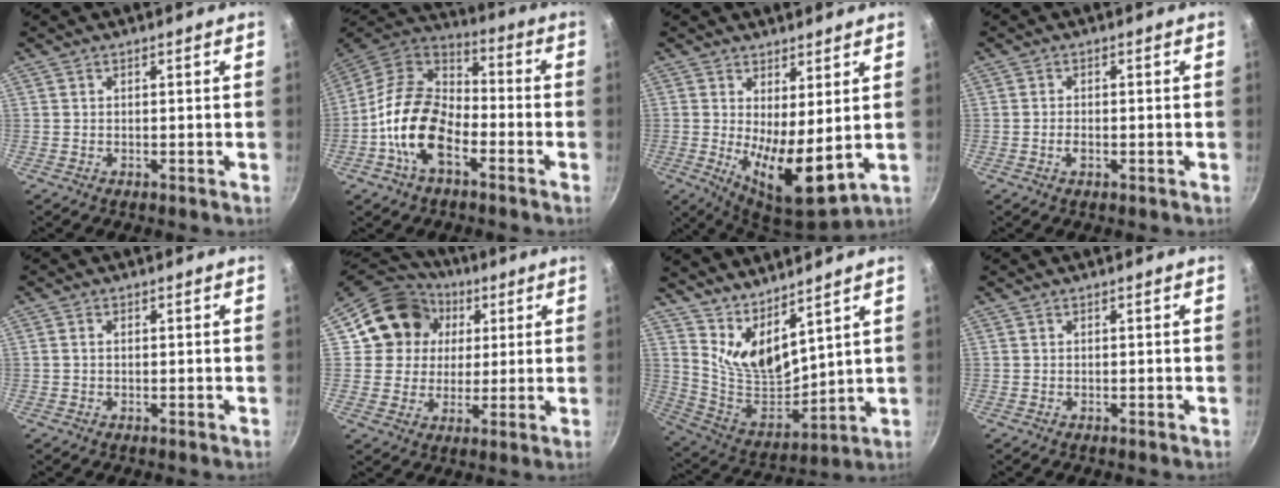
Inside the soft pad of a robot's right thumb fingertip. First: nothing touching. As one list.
[{"total": 16.1, "force": [-5.7, 9.6, 11.6], "torque": [-0.189, 0.045, -0.125]}, {"total": 11.0, "force": [1.4, 4.0, 10.2], "torque": [-0.156, -0.037, 0.029]}, {"total": 1.7, "force": [-0.6, 0.9, 1.3], "torque": [-0.031, 0.003, -0.015]}, {"total": 1.1, "force": [0.1, 0.8, 0.7], "torque": [-0.013, 0.004, 0.000]}, {"total": 14.7, "force": [4.1, 13.2, 5.1], "torque": [-0.067, 0.018, 0.062]}, {"total": 11.4, "force": [7.8, 4.2, 7.1], "torque": [-0.112, -0.096, 0.163]}, {"total": 0.0}]